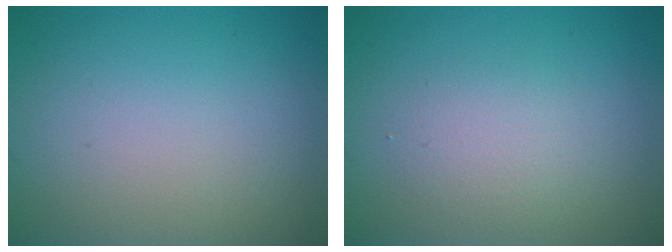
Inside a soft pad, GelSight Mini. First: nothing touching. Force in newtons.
{"total": 2.2, "press": 2.2, "slide": 0.1}